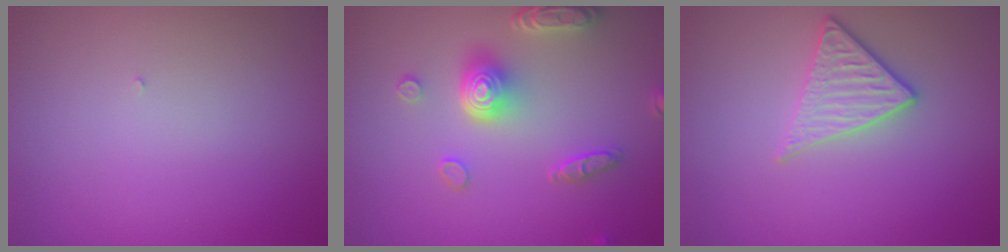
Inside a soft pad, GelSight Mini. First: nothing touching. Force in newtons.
{"total": 5.2, "press": 4.0, "slide": 3.3}
{"total": 2.9, "press": 2.6, "slide": 1.3}